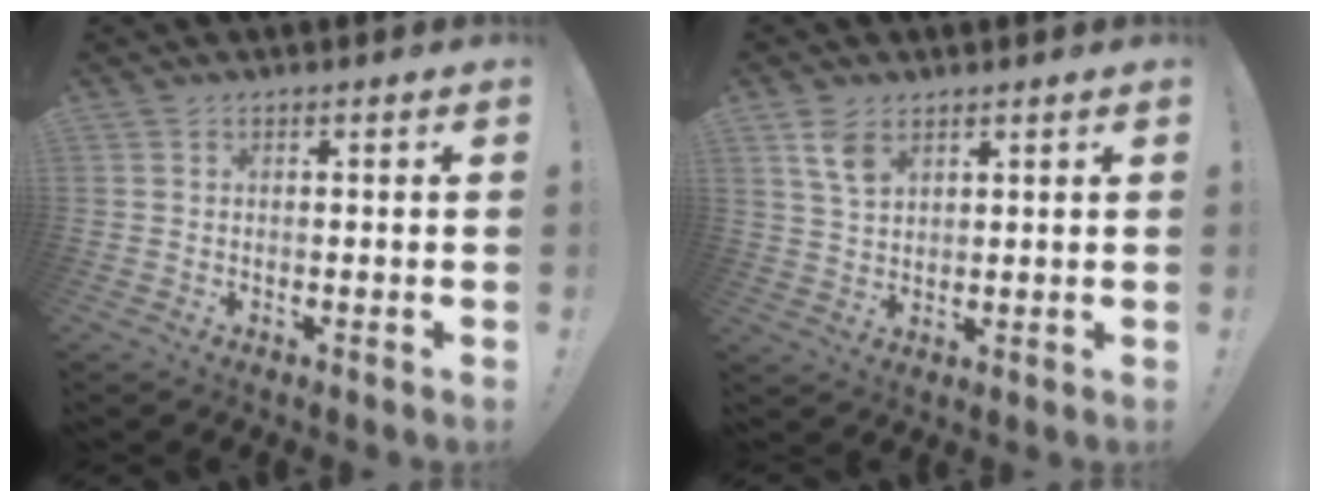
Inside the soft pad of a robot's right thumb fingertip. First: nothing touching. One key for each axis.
{"total": 6.0, "fx": 3.4, "fy": 3.3, "fz": 3.7, "tx": -0.058, "ty": -0.018, "tz": 0.064}